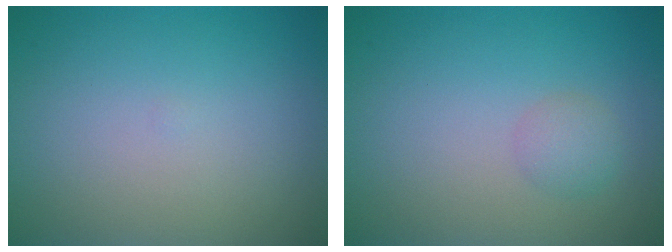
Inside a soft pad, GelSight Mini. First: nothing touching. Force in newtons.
{"total": 1.5, "press": 1.5, "slide": 0.0}